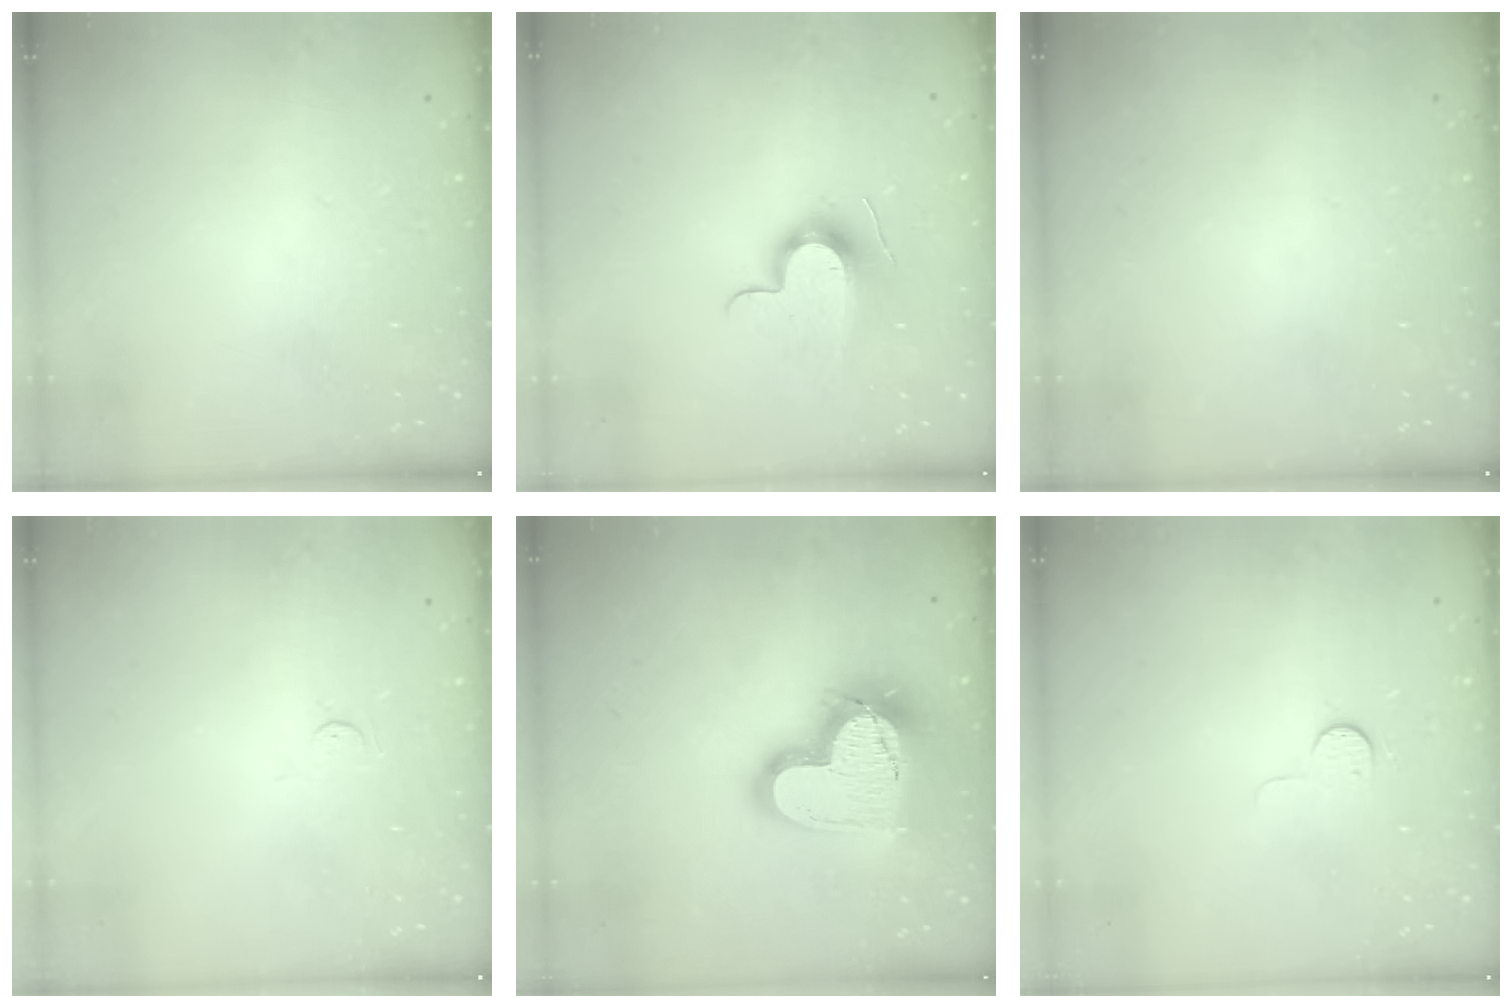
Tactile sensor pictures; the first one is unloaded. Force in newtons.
{"total": 12.4, "press": 12.4, "slide": 0.4}
{"total": 0.0}
{"total": 3.4, "press": 3.4, "slide": 0.4}
{"total": 23.1, "press": 23.0, "slide": 1.8}
{"total": 4.9, "press": 4.9, "slide": 0.5}